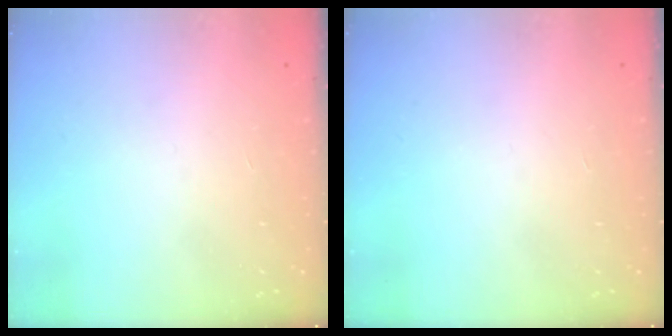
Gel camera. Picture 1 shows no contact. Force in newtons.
{"total": 0.0}